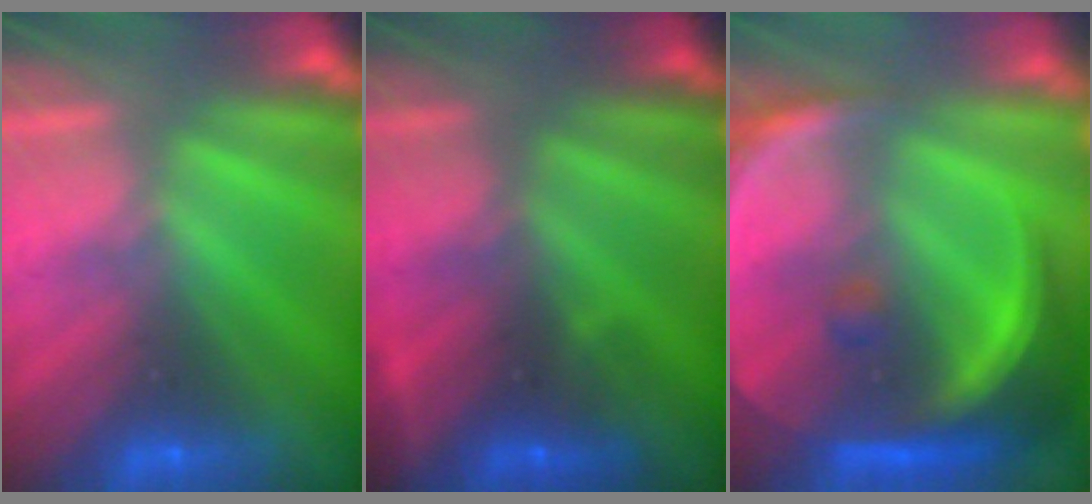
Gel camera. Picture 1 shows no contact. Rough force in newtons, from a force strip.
{"total": 2.7}
{"total": 8.3}